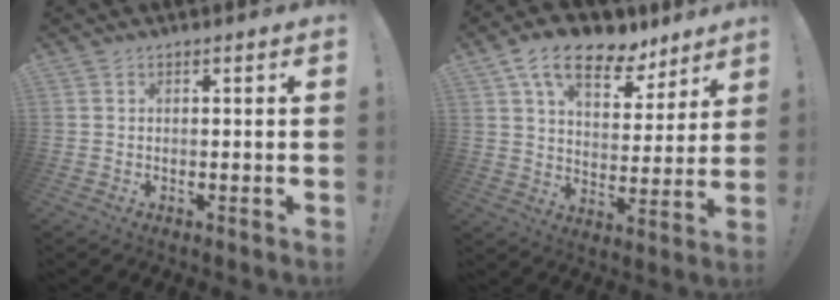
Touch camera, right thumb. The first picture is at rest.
{"total": 15.4, "force": [9.4, 8.3, 8.9], "torque": [-0.142, -0.050, 0.171]}